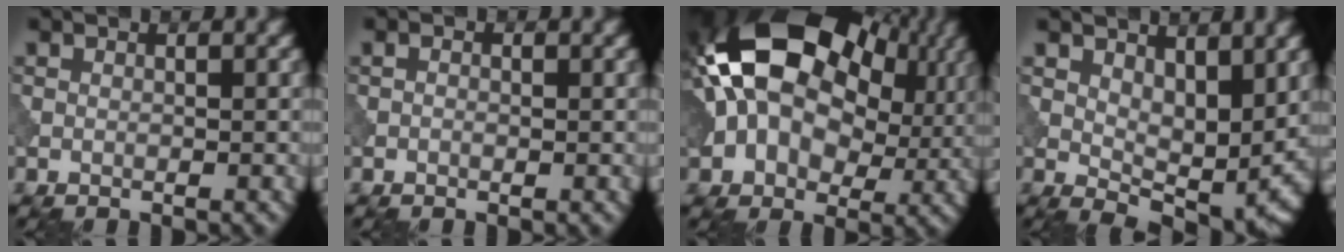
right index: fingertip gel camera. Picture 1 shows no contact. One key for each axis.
{"total": 0.6, "fx": 0.0, "fy": 0.4, "fz": 0.5, "tx": -0.007, "ty": 0.000, "tz": -0.003}
{"total": 17.8, "fx": 3.9, "fy": 12.6, "fz": 12.0, "tx": -0.201, "ty": 0.034, "tz": 0.070}
{"total": 6.1, "fx": 2.3, "fy": 3.1, "fz": 4.8, "tx": -0.076, "ty": -0.013, "tz": 0.043}